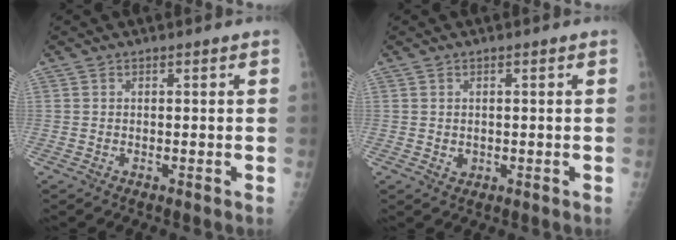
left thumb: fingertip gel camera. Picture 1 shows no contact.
{"total": 0.6, "force": [0.0, 0.5, 0.3], "torque": [-0.004, -0.001, 0.002]}